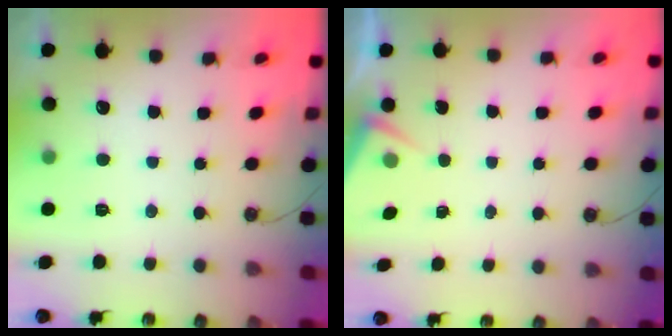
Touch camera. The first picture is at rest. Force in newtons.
{"total": 2.5, "press": 2.5, "slide": 0.4}